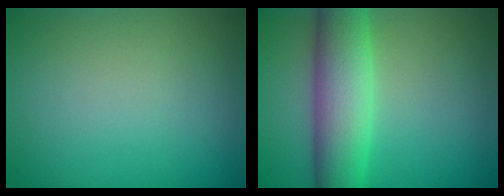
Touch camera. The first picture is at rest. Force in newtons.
{"total": 6.7, "press": 6.7, "slide": 0.4}